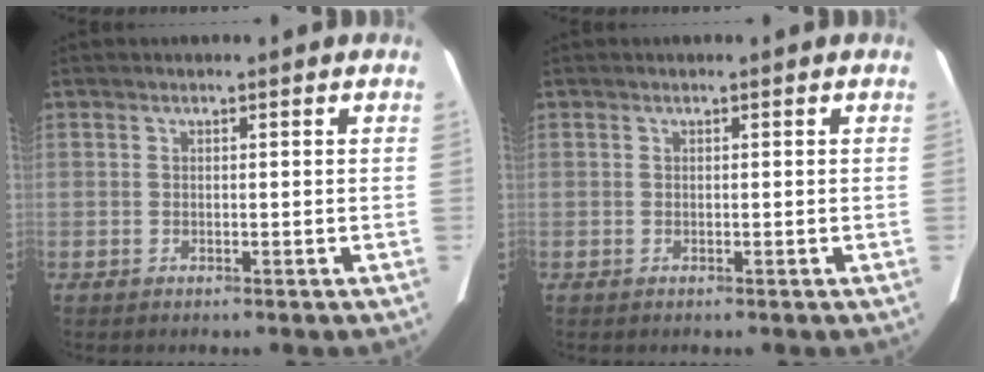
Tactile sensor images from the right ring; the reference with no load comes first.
{"total": 0.0}